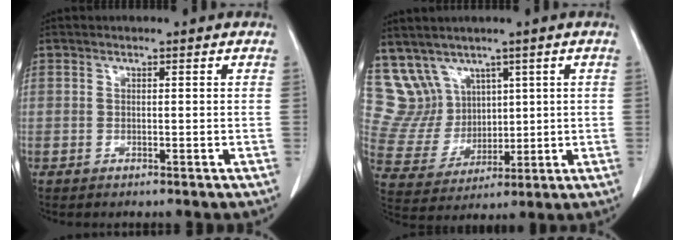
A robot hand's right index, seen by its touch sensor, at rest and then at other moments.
{"total": 9.2, "force": [5.9, 7.0, 0.8], "torque": [-0.036, 0.040, 0.136]}